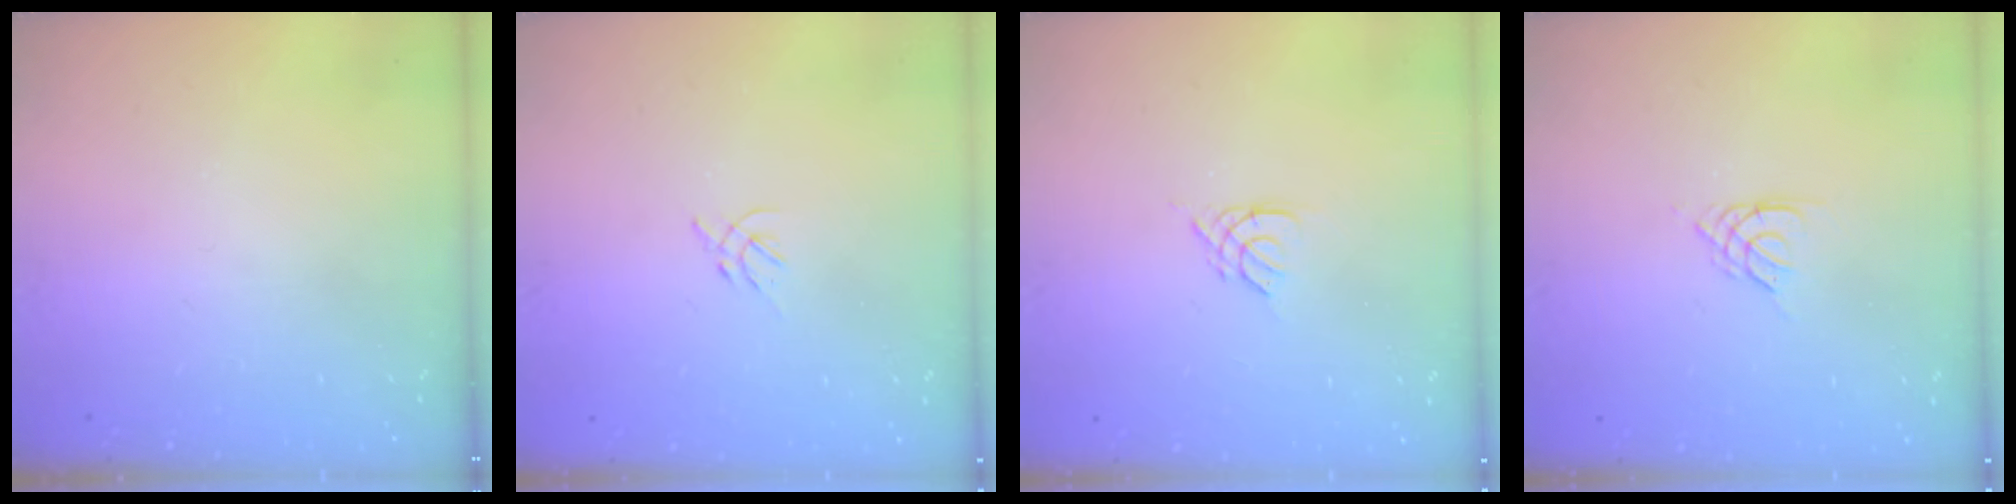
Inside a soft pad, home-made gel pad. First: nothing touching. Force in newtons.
{"total": 2.3, "press": 2.2, "slide": 0.6}
{"total": 2.7, "press": 2.7, "slide": 0.5}
{"total": 2.1, "press": 2.1, "slide": 0.4}